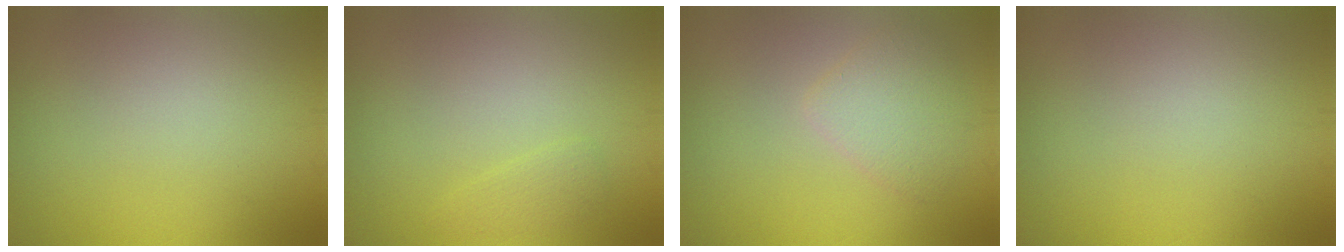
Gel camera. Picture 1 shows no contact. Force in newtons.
{"total": 1.0, "press": 1.0, "slide": 0.1}
{"total": 2.5, "press": 2.5, "slide": 0.2}
{"total": 0.0}